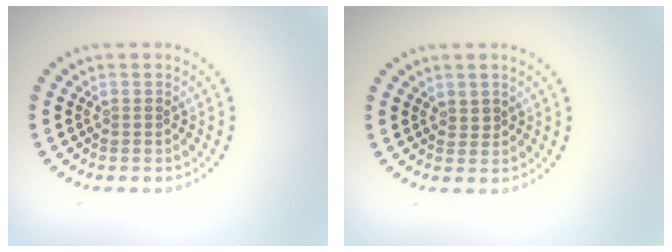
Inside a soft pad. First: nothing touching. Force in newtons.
{"total": 0.6, "press": 0.3, "slide": 0.5}